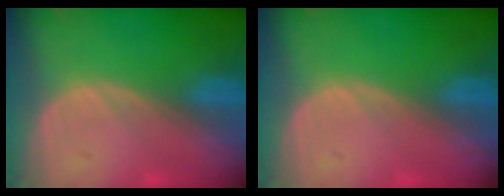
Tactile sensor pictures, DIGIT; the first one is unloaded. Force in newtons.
{"total": 0.0}